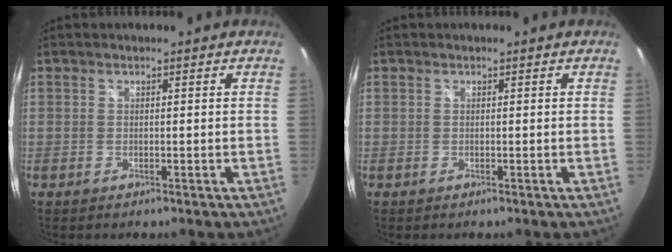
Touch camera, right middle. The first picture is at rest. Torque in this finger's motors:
{"motor_torque": [0.00, 0.00, 0.00, 0.00]}